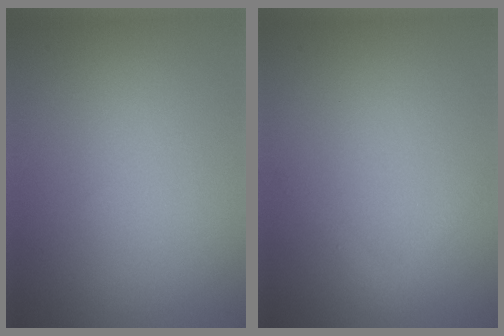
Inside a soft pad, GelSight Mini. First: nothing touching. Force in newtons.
{"total": 1.2, "press": 1.2, "slide": 0.1}